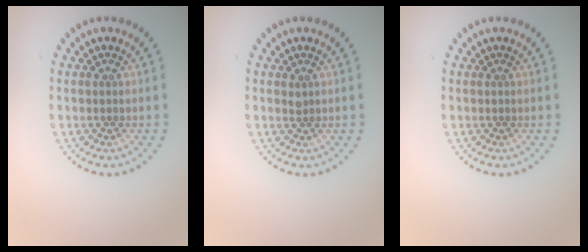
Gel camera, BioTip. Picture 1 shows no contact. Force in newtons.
{"total": 0.7, "press": 0.5, "slide": 0.5}
{"total": 0.0}